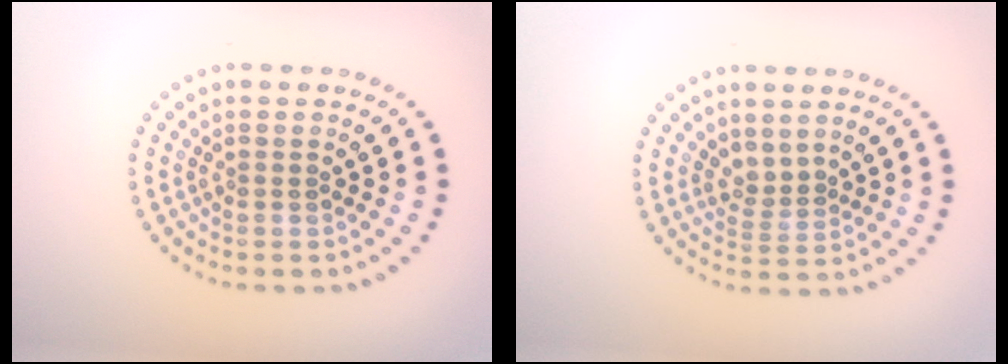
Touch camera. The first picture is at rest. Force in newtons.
{"total": 1.6, "press": 1.1, "slide": 1.1}